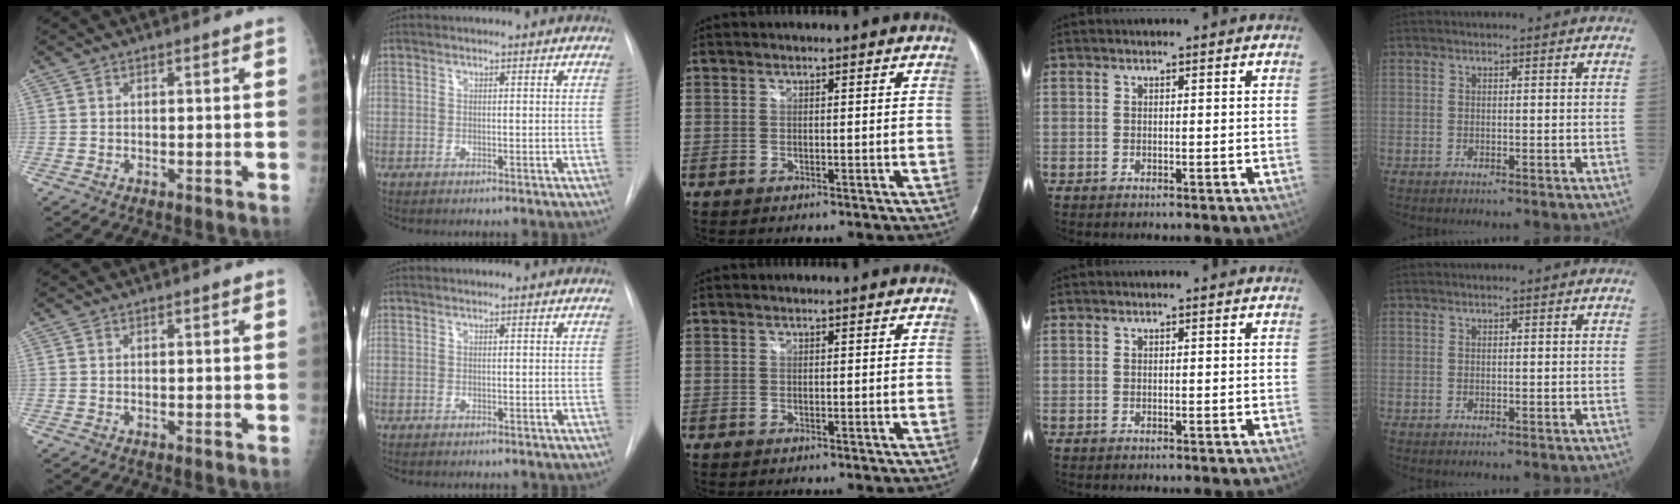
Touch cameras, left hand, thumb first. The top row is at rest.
{}